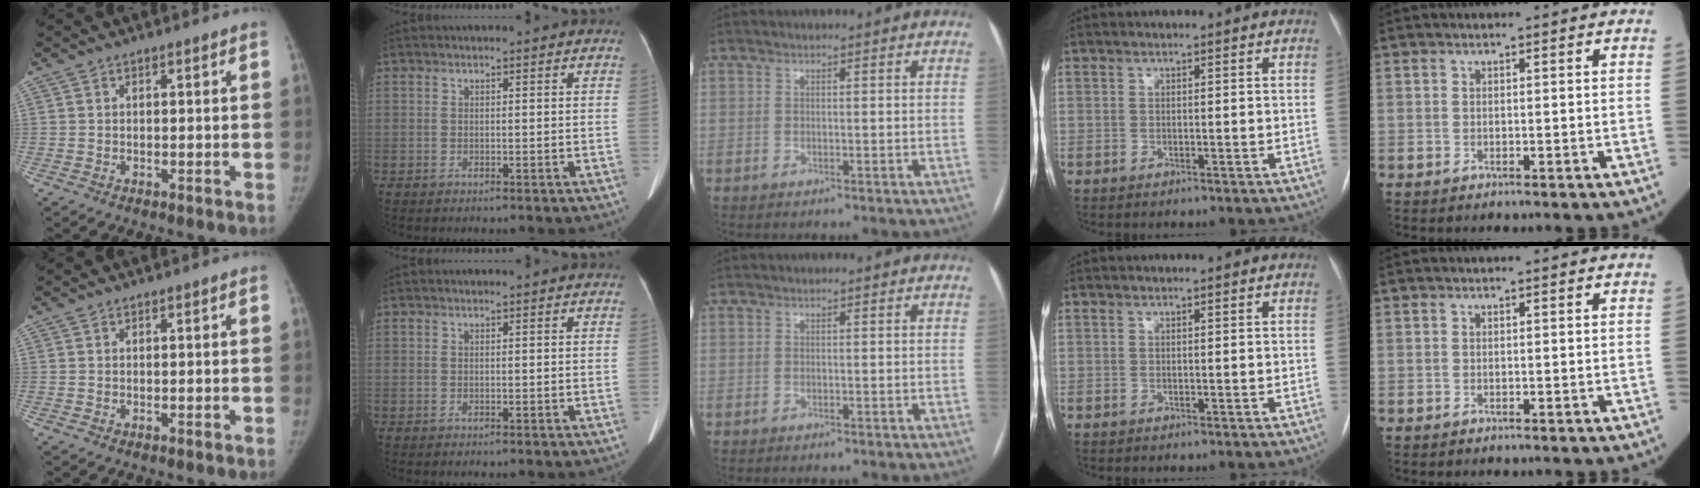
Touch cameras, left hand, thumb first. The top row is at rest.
{}